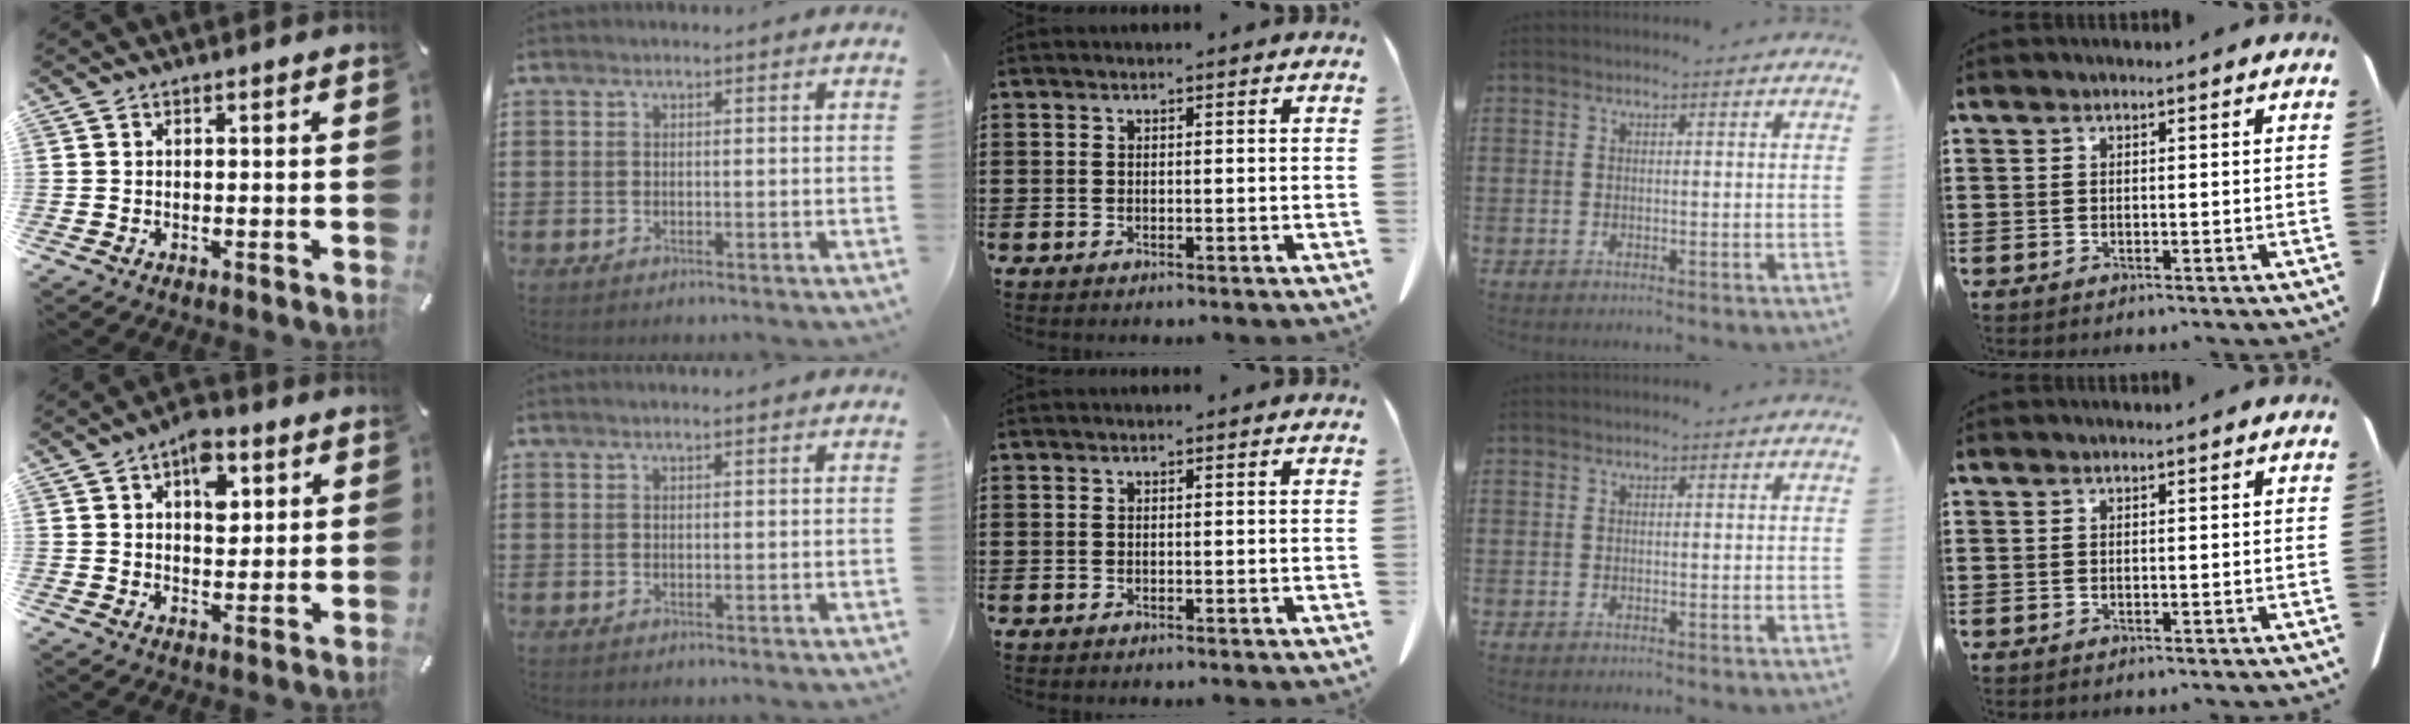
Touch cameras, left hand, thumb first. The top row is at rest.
{"thumb": {"total": 8.8, "force": [3.4, 5.6, 5.8], "torque": [-0.065, -0.008, 0.054]}, "index": {"total": 0.8, "force": [0.6, 0.0, 0.5], "torque": [-0.011, 0.000, 0.011]}}